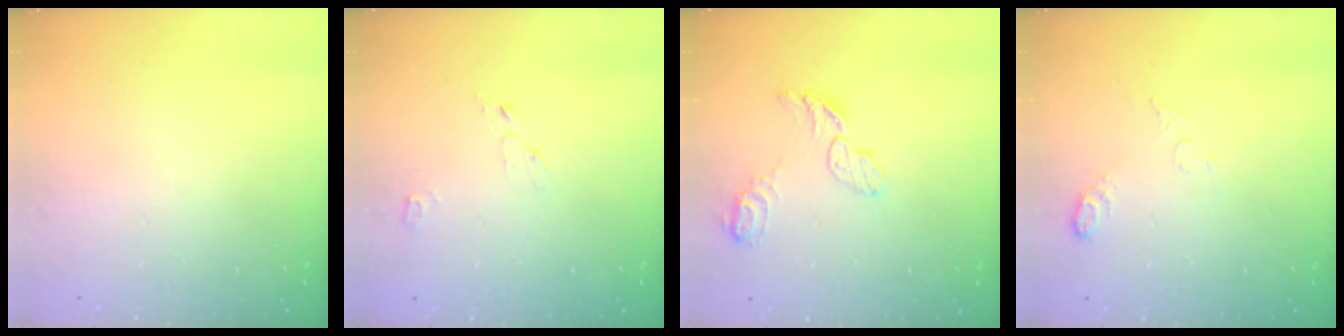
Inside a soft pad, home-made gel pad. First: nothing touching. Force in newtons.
{"total": 2.4, "press": 2.4, "slide": 0.3}
{"total": 8.8, "press": 8.7, "slide": 0.7}
{"total": 4.2, "press": 4.2, "slide": 0.8}